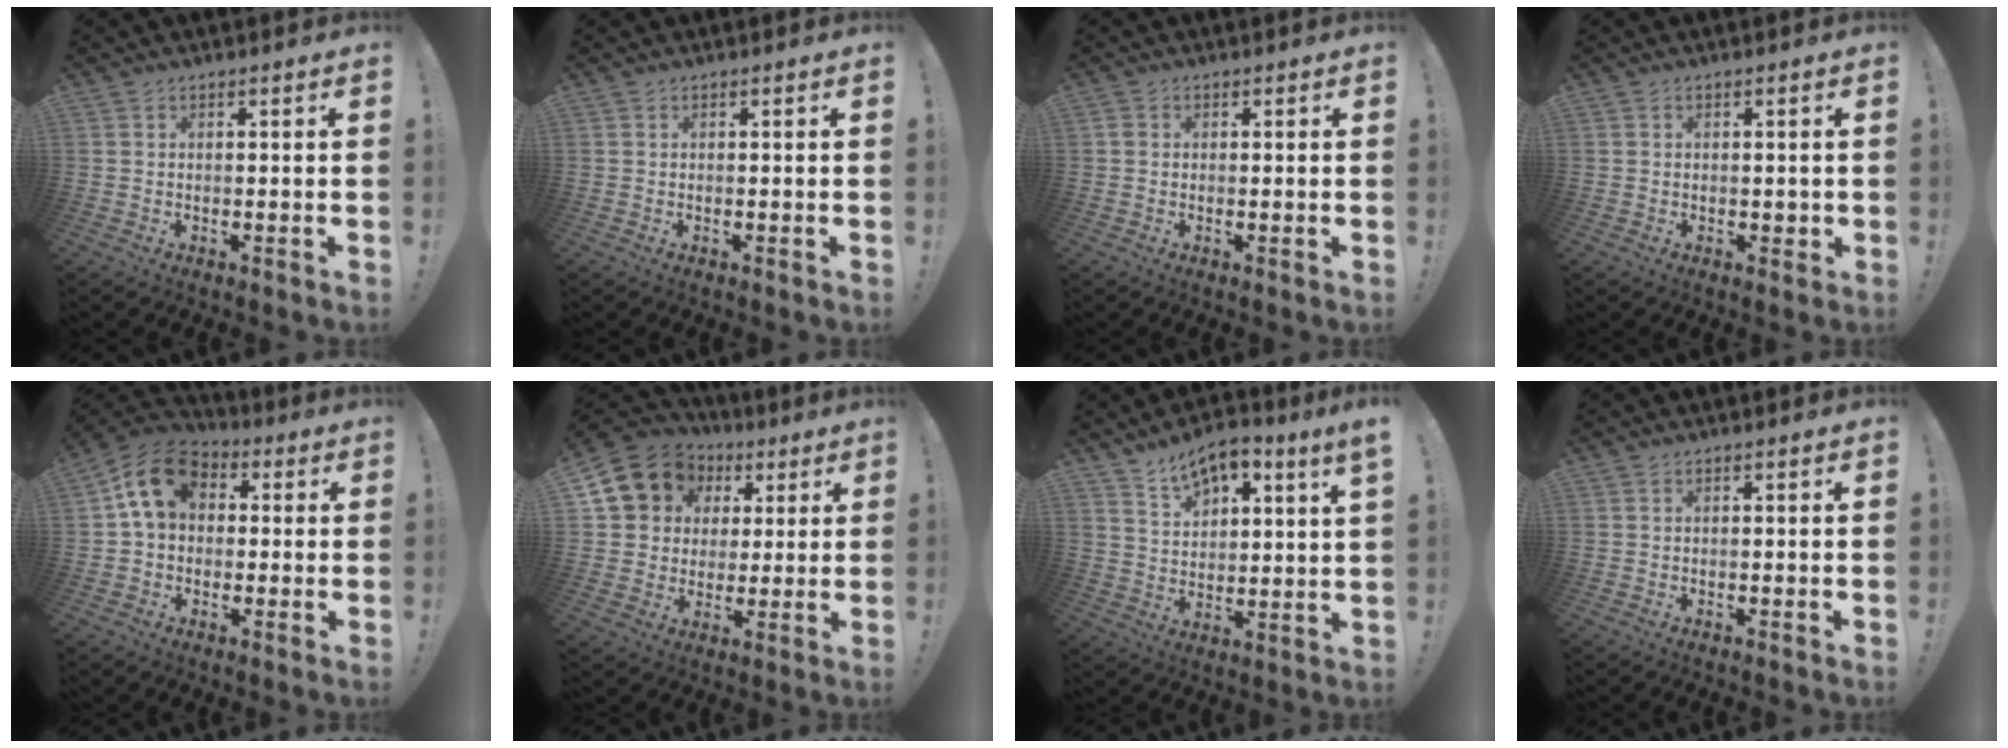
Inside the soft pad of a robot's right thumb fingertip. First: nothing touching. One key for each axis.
{"total": 0.0}
{"total": 1.0, "fx": 0.1, "fy": 0.8, "fz": 0.7, "tx": -0.019, "ty": 0.008, "tz": 0.004}
{"total": 1.5, "fx": 0.0, "fy": 1.2, "fz": 0.9, "tx": -0.014, "ty": 0.004, "tz": 0.001}
{"total": 13.3, "fx": 3.8, "fy": 10.2, "fz": 7.7, "tx": -0.118, "ty": 0.012, "tz": 0.079}
{"total": 12.7, "fx": 5.2, "fy": 10.7, "fz": 4.2, "tx": -0.066, "ty": -0.024, "tz": 0.114}
{"total": 8.3, "fx": 6.6, "fy": 2.8, "fz": 4.3, "tx": -0.074, "ty": -0.033, "tz": 0.118}
{"total": 0.0}